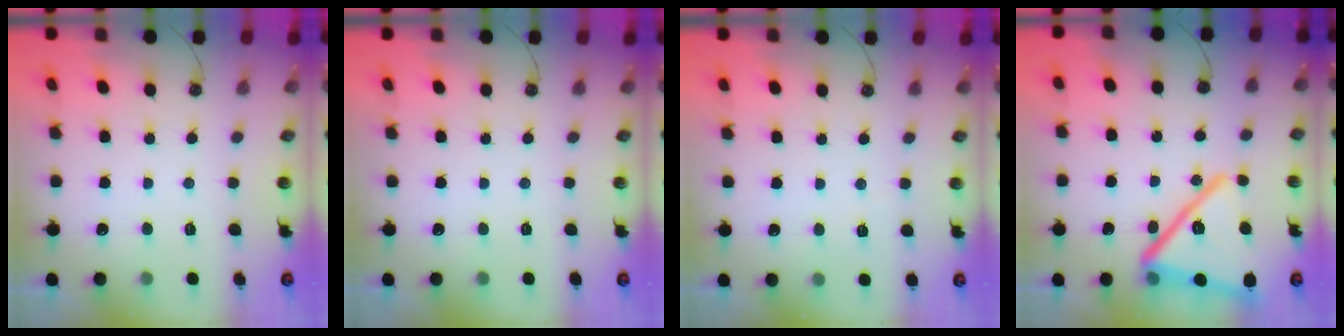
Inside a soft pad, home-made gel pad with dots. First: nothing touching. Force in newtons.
{"total": 0.0}
{"total": 2.5, "press": 1.1, "slide": 2.2}
{"total": 24.0, "press": 23.9, "slide": 2.2}